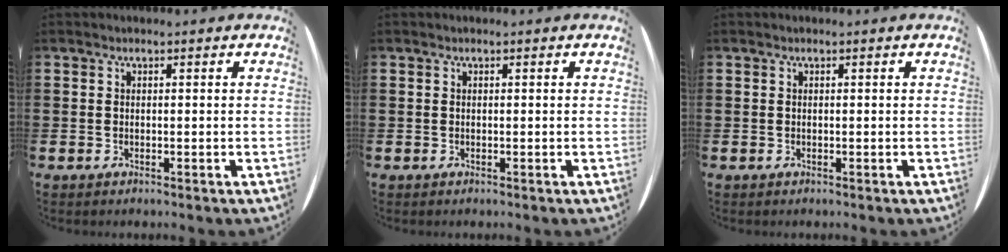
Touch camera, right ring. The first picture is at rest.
{"total": 0.0}
{"total": 0.0}